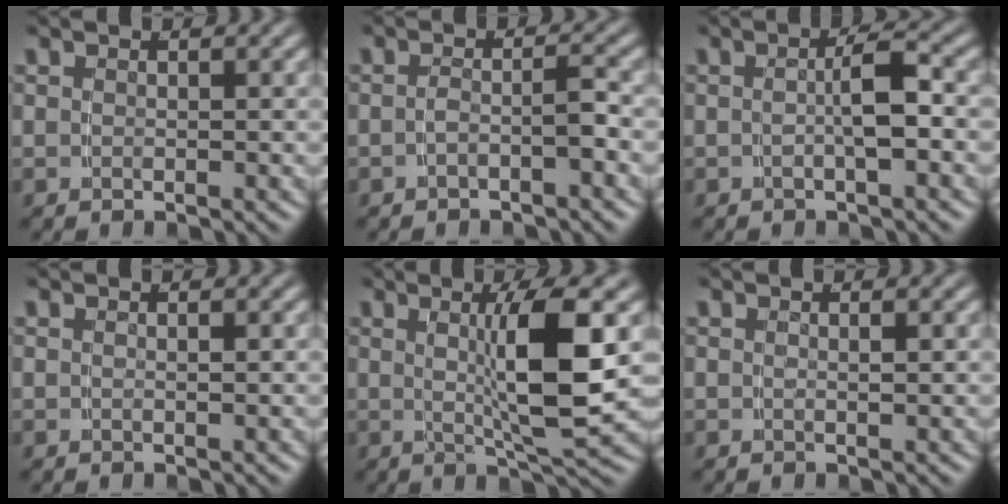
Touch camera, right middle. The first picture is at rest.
{"total": 1.8, "force": [-1.3, -0.2, 1.2], "torque": [-0.019, -0.001, -0.022]}
{"total": 2.6, "force": [-0.6, -0.1, 2.5], "torque": [-0.033, 0.003, -0.008]}
{"total": 0.6, "force": [0.0, -0.6, 0.1], "torque": [-0.003, -0.002, 0.005]}
{"total": 6.5, "force": [1.1, 0.5, 6.4], "torque": [-0.109, -0.009, 0.023]}
{"total": 0.7, "force": [0.1, -0.6, 0.3], "torque": [-0.006, -0.003, 0.008]}